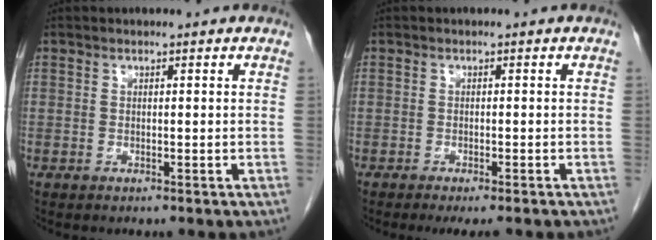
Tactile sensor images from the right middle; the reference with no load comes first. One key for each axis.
{"total": 4.5, "fx": -3.6, "fy": 0.8, "fz": 2.5, "tx": -0.025, "ty": -0.008, "tz": -0.051}